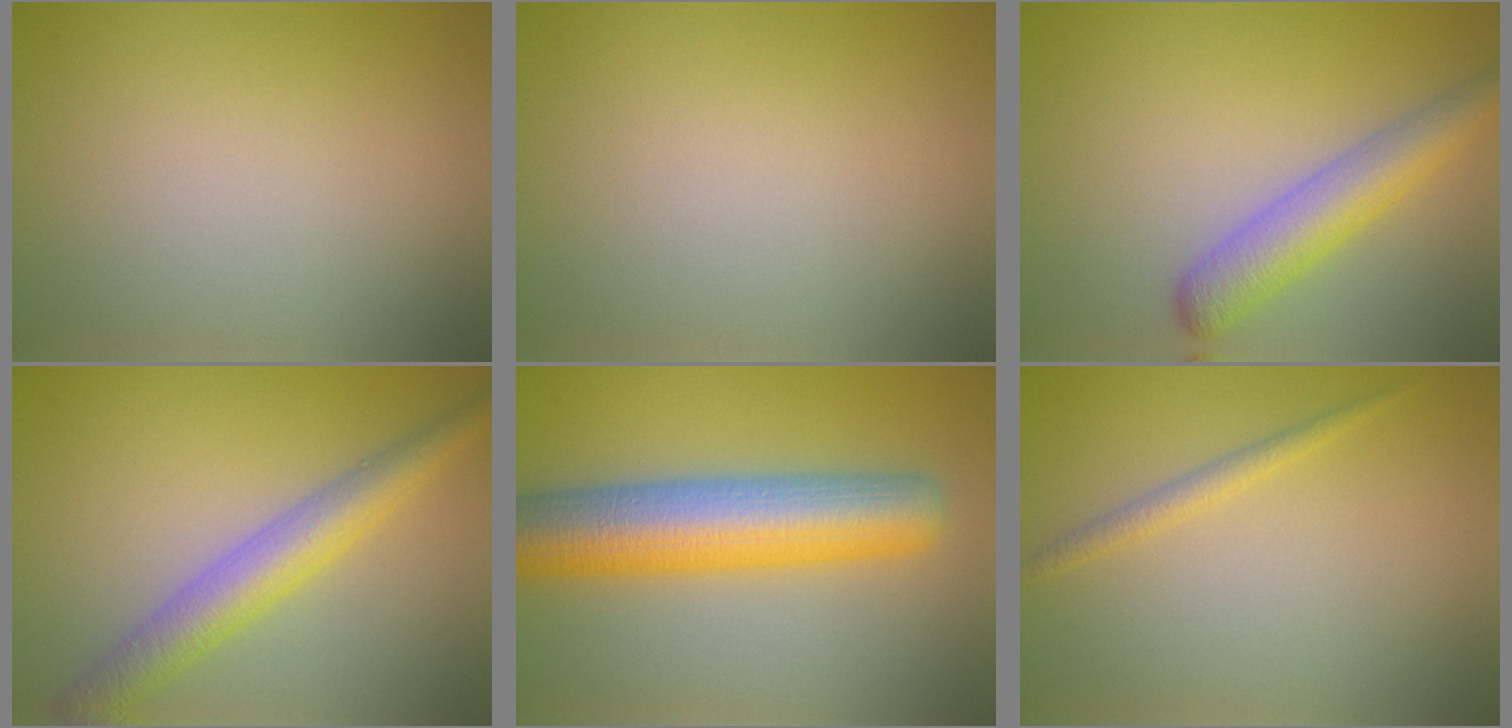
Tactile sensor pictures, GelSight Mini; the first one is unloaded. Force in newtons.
{"total": 0.0}
{"total": 4.7, "press": 4.7, "slide": 0.2}
{"total": 5.1, "press": 5.1, "slide": 0.1}
{"total": 9.8, "press": 9.8, "slide": 0.2}
{"total": 1.3, "press": 1.3, "slide": 0.1}